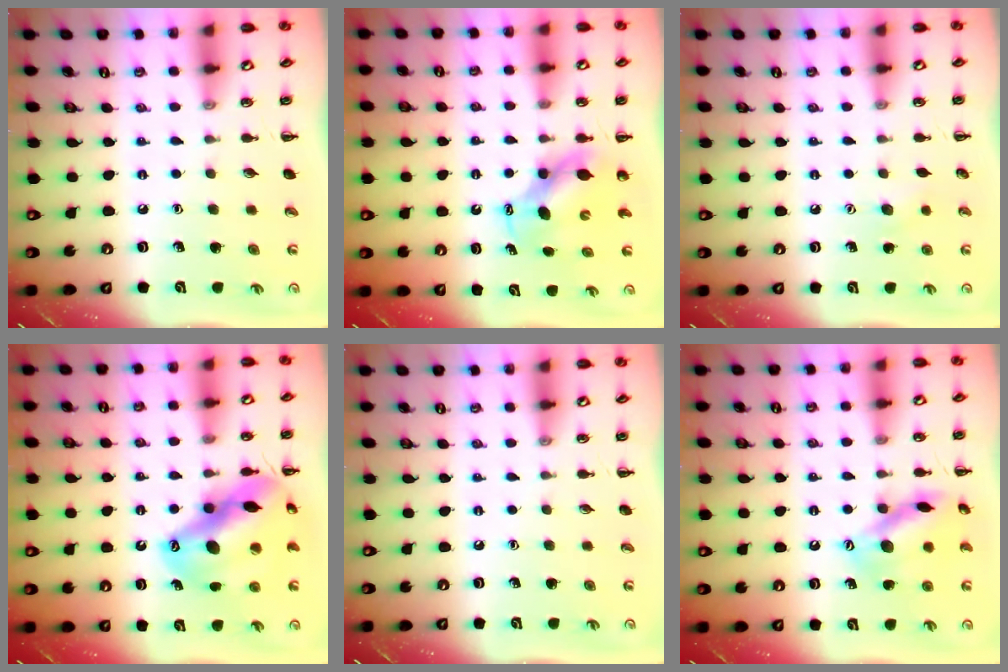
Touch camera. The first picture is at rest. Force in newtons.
{"total": 6.7, "press": 6.6, "slide": 1.1}
{"total": 5.7, "press": 5.5, "slide": 1.4}
{"total": 18.5, "press": 17.8, "slide": 5.1}
{"total": 0.0}
{"total": 14.6, "press": 14.6, "slide": 1.2}